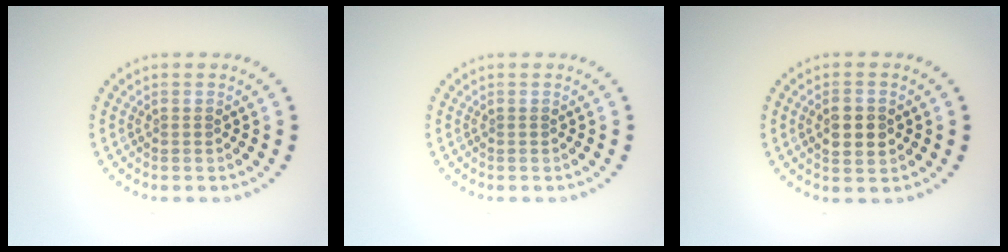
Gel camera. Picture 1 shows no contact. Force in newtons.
{"total": 0.0}
{"total": 2.9, "press": 2.9, "slide": 0.2}